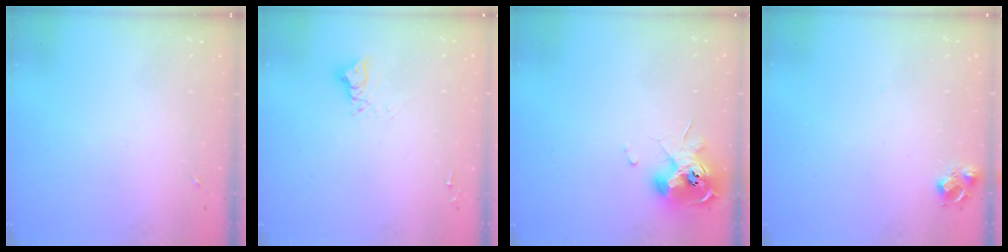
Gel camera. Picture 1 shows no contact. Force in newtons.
{"total": 7.3, "press": 7.3, "slide": 0.7}
{"total": 13.1, "press": 13.0, "slide": 1.8}
{"total": 7.3, "press": 7.2, "slide": 0.8}